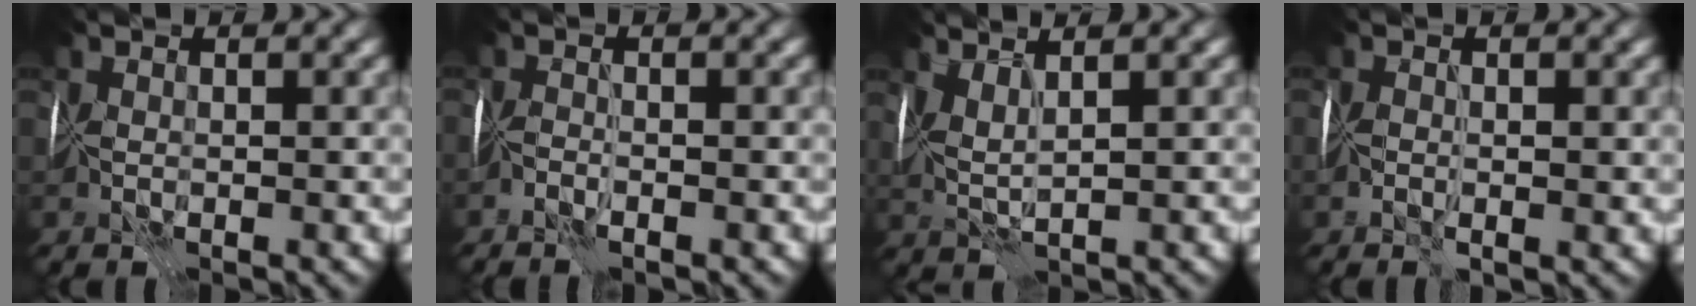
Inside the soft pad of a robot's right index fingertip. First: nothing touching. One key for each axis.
{"total": 1.3, "fx": -1.2, "fy": -0.6, "fz": 0.1, "tx": -0.002, "ty": -0.002, "tz": -0.029}
{"total": 2.0, "fx": 1.3, "fy": -0.2, "fz": 1.5, "tx": -0.039, "ty": 0.003, "tz": 0.027}
{"total": 1.3, "fx": -0.5, "fy": 0.3, "fz": 1.2, "tx": -0.018, "ty": -0.007, "tz": -0.009}